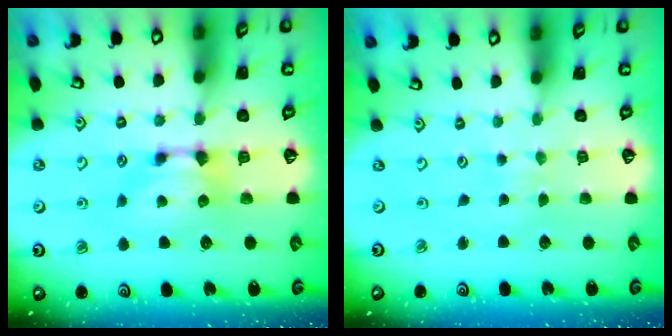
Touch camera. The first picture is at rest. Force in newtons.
{"total": 4.7, "press": 4.7, "slide": 0.2}